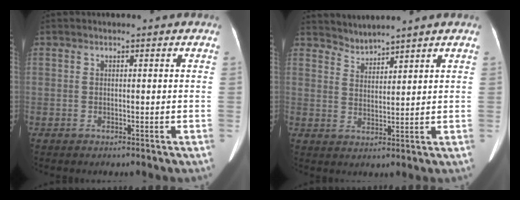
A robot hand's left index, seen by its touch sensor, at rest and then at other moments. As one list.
[{"total": 3.3, "force": [3.3, -0.4, -0.5], "torque": [0.001, 0.004, 0.071]}]